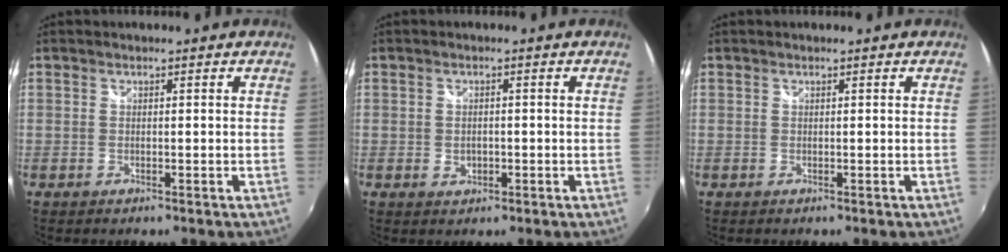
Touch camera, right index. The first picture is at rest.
{"total": 2.4, "force": [-0.6, 1.8, 1.4], "torque": [-0.025, -0.001, -0.009]}
{"total": 0.0}